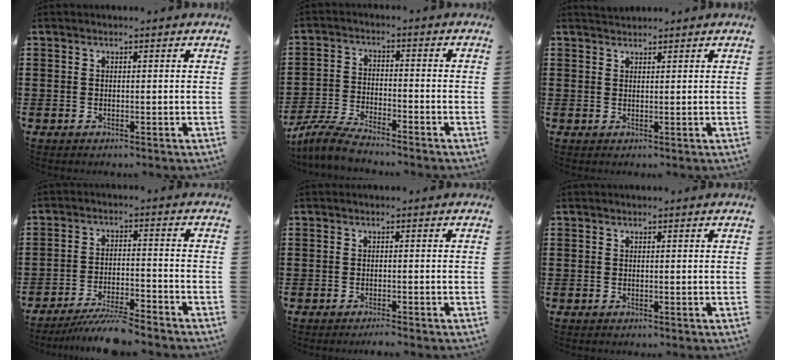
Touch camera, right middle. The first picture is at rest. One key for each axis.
{"total": 6.0, "fx": -5.5, "fy": 0.2, "fz": 2.3, "tx": -0.064, "ty": -0.010, "tz": -0.108}
{"total": 1.3, "fx": 1.2, "fy": 0.3, "fz": 0.0, "tx": -0.002, "ty": 0.003, "tz": 0.024}
{"total": 6.2, "fx": -5.9, "fy": 0.1, "fz": 2.2, "tx": -0.037, "ty": -0.003, "tz": -0.110}
{"total": 1.1, "fx": -1.0, "fy": -0.1, "fz": 0.4, "tx": -0.008, "ty": -0.001, "tz": -0.019}
{"total": 0.0}